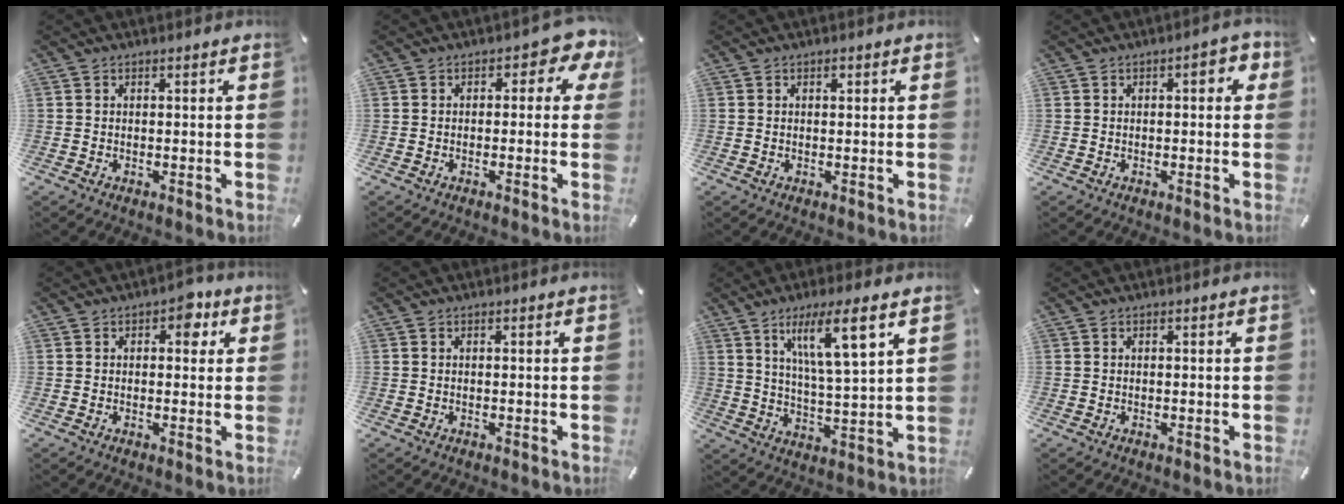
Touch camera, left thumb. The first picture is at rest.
{"total": 4.8, "force": [1.0, 2.9, 3.8], "torque": [-0.044, -0.001, 0.009]}
{"total": 0.6, "force": [0.3, 0.4, 0.4], "torque": [-0.008, 0.000, 0.006]}
{"total": 4.1, "force": [0.6, 1.9, 3.5], "torque": [-0.044, 0.004, 0.004]}
{"total": 4.9, "force": [1.8, 2.9, 3.5], "torque": [-0.028, -0.008, 0.020]}
{"total": 0.0}
{"total": 12.3, "force": [7.4, 1.8, 9.6], "torque": [-0.173, -0.027, 0.119]}
{"total": 0.0}